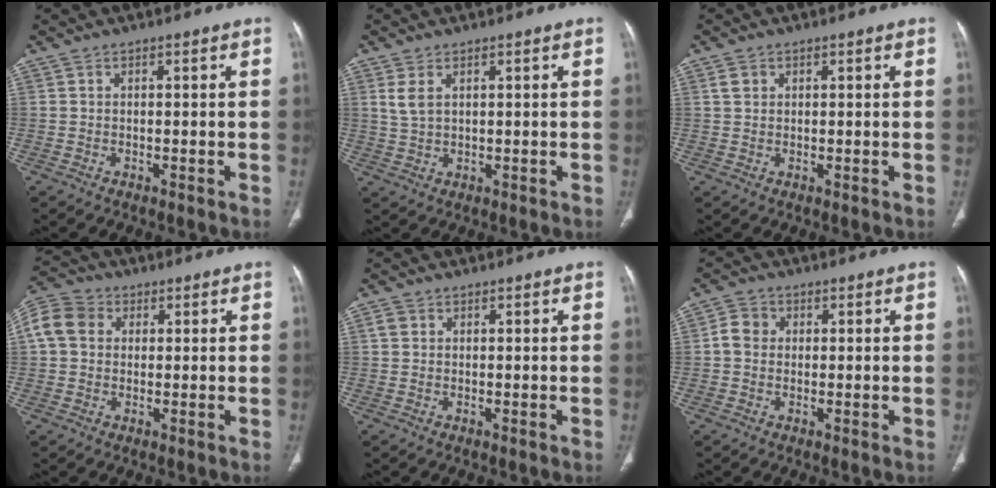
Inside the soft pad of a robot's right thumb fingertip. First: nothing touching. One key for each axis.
{"total": 3.3, "fx": 1.5, "fy": 1.8, "fz": 2.4, "tx": -0.049, "ty": -0.001, "tz": 0.039}
{"total": 1.9, "fx": 0.8, "fy": 1.5, "fz": 0.9, "tx": -0.009, "ty": -0.001, "tz": 0.017}
{"total": 8.9, "fx": 2.0, "fy": 7.2, "fz": 4.8, "tx": -0.088, "ty": 0.021, "tz": 0.029}
{"total": 1.5, "fx": 0.4, "fy": 1.3, "fz": 0.7, "tx": -0.010, "ty": 0.003, "tz": 0.005}
{"total": 3.8, "fx": 0.2, "fy": 3.3, "fz": 1.8, "tx": -0.024, "ty": 0.009, "tz": -0.002}